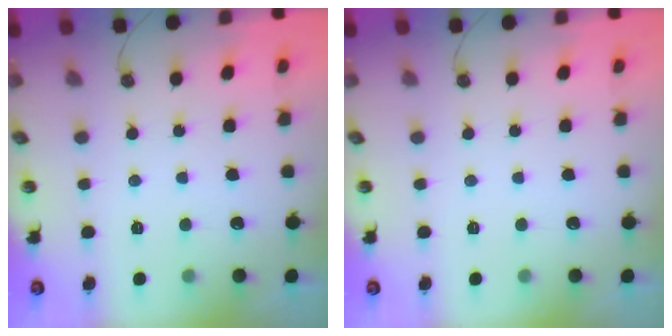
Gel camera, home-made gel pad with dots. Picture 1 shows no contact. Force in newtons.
{"total": 0.0}